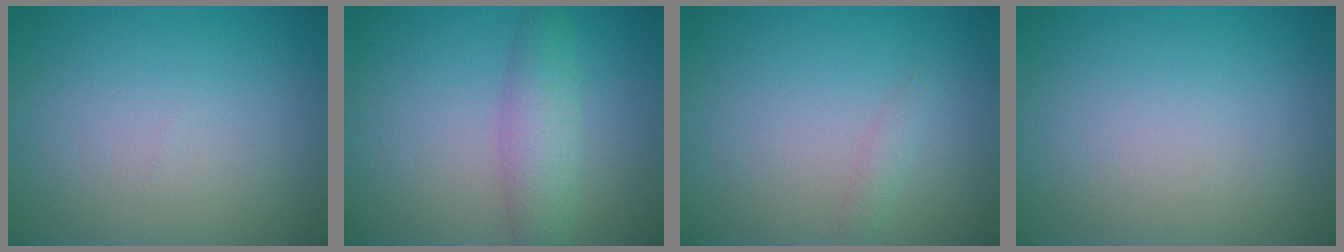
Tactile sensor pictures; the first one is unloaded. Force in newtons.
{"total": 3.5, "press": 3.5, "slide": 0.1}
{"total": 0.9, "press": 0.9, "slide": 0.1}
{"total": 0.0}